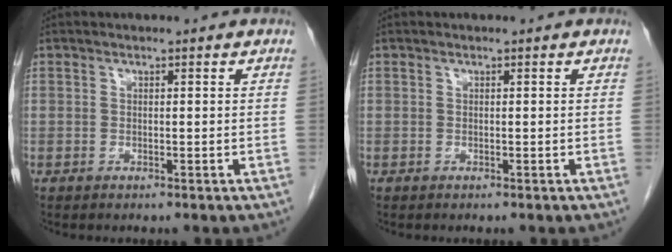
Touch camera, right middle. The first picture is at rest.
{"total": 0.0}